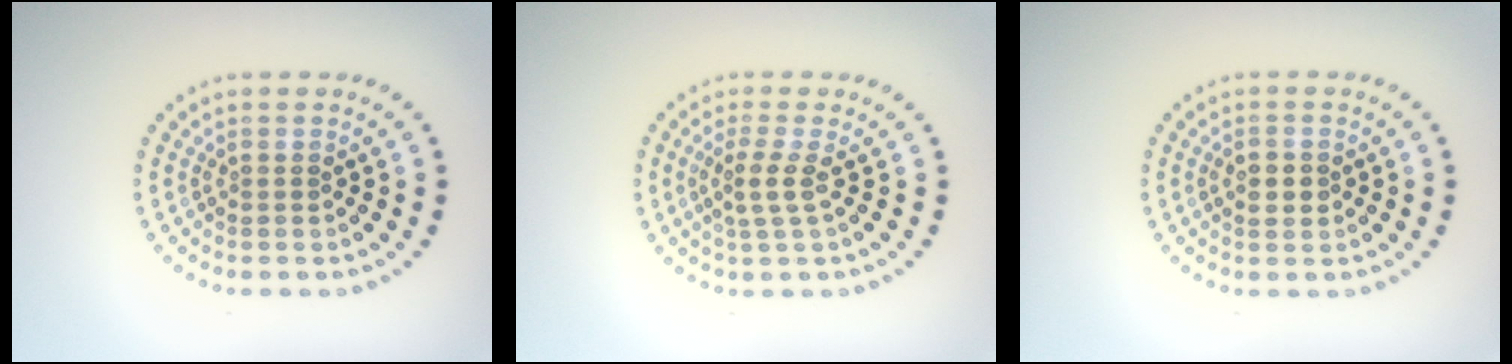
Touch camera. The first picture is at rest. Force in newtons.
{"total": 2.0, "press": 1.5, "slide": 1.3}
{"total": 2.1, "press": 2.1, "slide": 0.2}